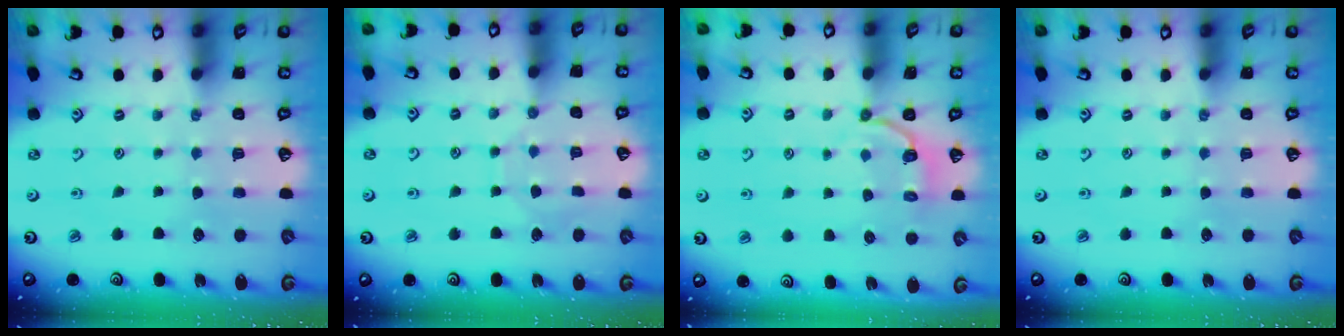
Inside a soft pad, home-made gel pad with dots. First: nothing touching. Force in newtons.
{"total": 3.8, "press": 3.8, "slide": 0.3}
{"total": 3.3, "press": 2.2, "slide": 2.5}
{"total": 0.0}